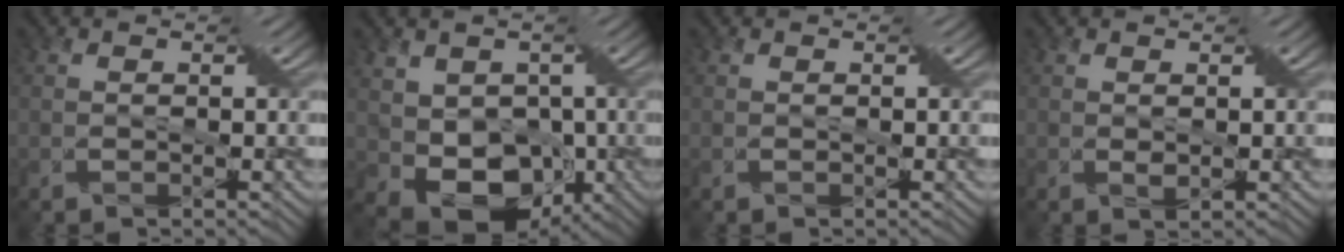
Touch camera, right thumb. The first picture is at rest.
{"total": 8.6, "force": [-0.7, 6.5, 5.5], "torque": [-0.108, -0.028, -0.008]}
{"total": 0.0}
{"total": 0.9, "force": [0.5, 0.3, 0.7], "torque": [-0.014, -0.001, 0.011]}